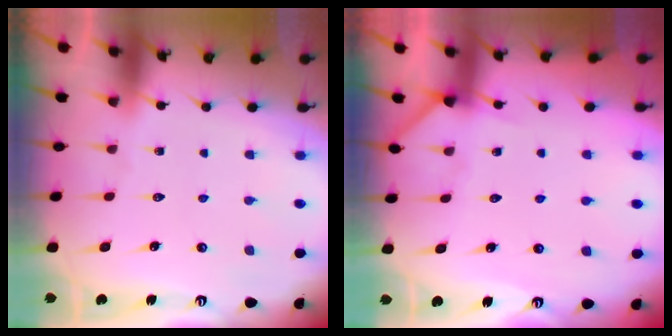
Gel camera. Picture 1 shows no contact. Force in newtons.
{"total": 4.9, "press": 4.9, "slide": 0.4}